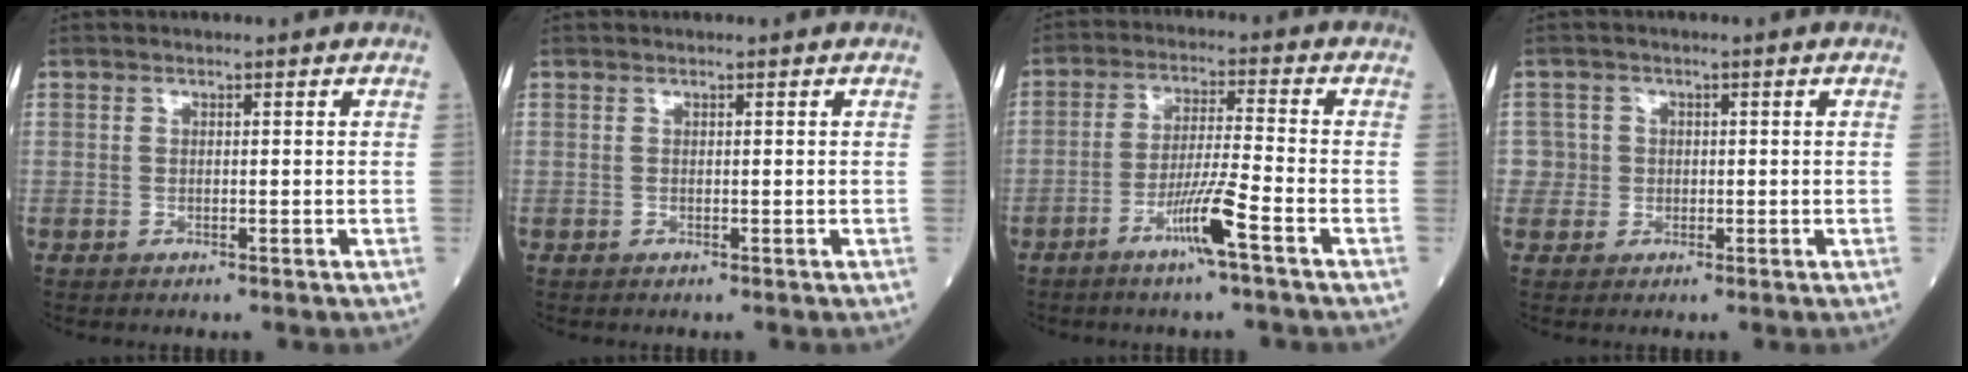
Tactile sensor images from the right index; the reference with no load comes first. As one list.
[{"total": 0.0}, {"total": 6.9, "force": [-3.8, -0.9, 5.7], "torque": [-0.111, -0.005, -0.072]}, {"total": 2.3, "force": [-0.1, 2.3, -0.4], "torque": [0.023, 0.009, -0.004]}]